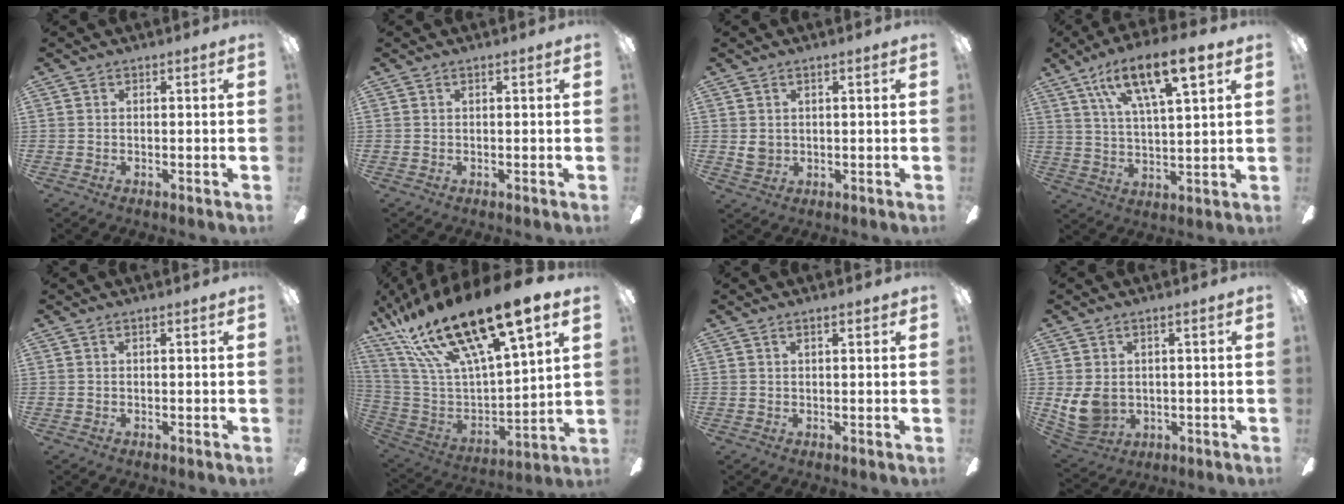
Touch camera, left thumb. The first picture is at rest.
{"total": 0.0}
{"total": 2.9, "force": [0.9, 2.3, 1.6], "torque": [-0.026, 0.002, 0.015]}
{"total": 15.7, "force": [9.8, 4.6, 11.3], "torque": [-0.200, -0.037, 0.163]}
{"total": 0.0}
{"total": 25.1, "force": [16.9, 6.8, 17.2], "torque": [-0.334, -0.105, 0.277]}
{"total": 2.1, "force": [1.1, 0.5, 1.7], "torque": [-0.029, 0.000, 0.017]}
{"total": 8.0, "force": [0.4, 6.1, 5.1], "torque": [-0.132, 0.001, 0.013]}